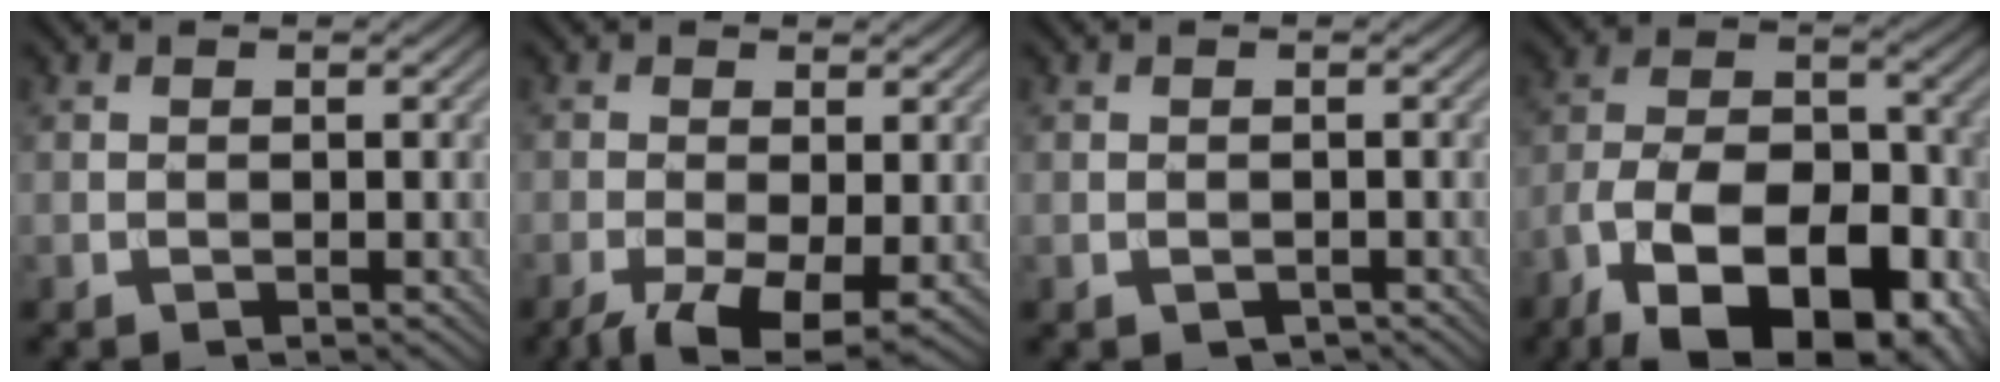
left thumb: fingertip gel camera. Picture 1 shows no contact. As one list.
[{"total": 6.9, "force": [-3.5, 2.2, 5.5], "torque": [-0.103, -0.015, -0.060]}, {"total": 0.8, "force": [-0.4, 0.6, 0.3], "torque": [-0.005, -0.006, -0.007]}, {"total": 16.8, "force": [-9.8, 8.3, 10.9], "torque": [-0.188, -0.022, -0.164]}]